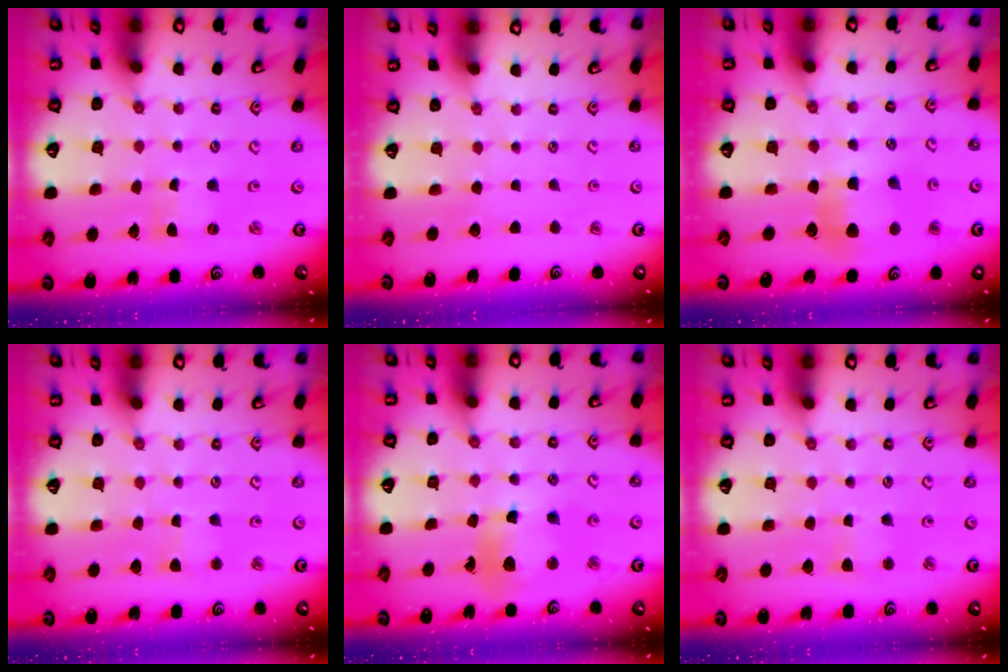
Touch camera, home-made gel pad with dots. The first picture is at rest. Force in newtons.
{"total": 0.0}
{"total": 6.4, "press": 6.3, "slide": 0.9}
{"total": 2.5, "press": 2.5, "slide": 0.3}
{"total": 11.1, "press": 11.1, "slide": 0.6}
{"total": 2.4, "press": 2.4, "slide": 0.3}